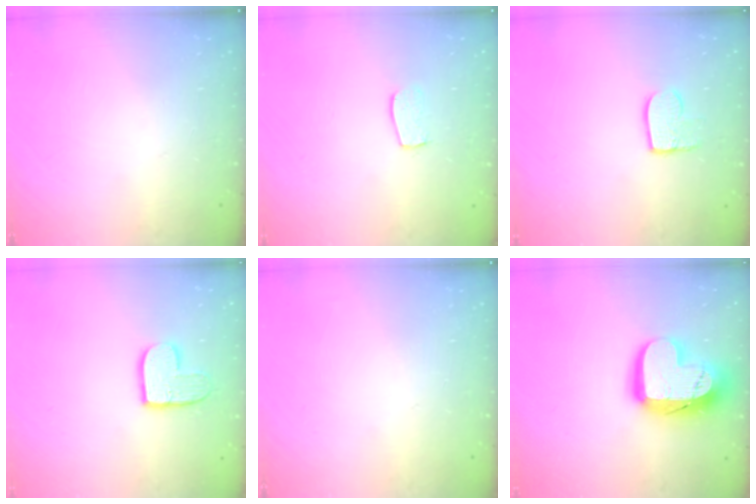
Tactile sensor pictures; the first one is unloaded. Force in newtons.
{"total": 5.5, "press": 5.5, "slide": 0.3}
{"total": 7.7, "press": 7.7, "slide": 0.5}
{"total": 10.3, "press": 10.2, "slide": 0.9}
{"total": 0.0}
{"total": 18.4, "press": 18.3, "slide": 1.4}